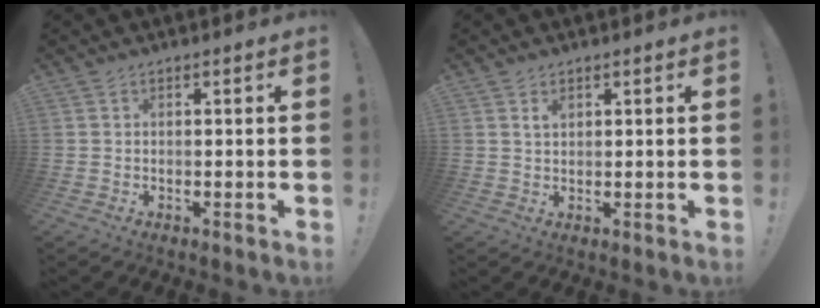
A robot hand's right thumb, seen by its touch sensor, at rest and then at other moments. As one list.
[{"total": 1.9, "force": [1.2, 1.1, 1.1], "torque": [-0.008, -0.004, 0.018]}]